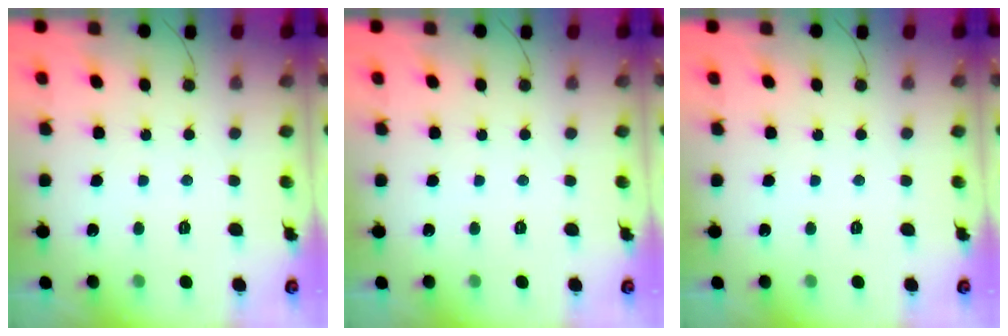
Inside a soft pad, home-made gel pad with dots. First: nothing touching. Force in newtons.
{"total": 0.0}
{"total": 0.0}